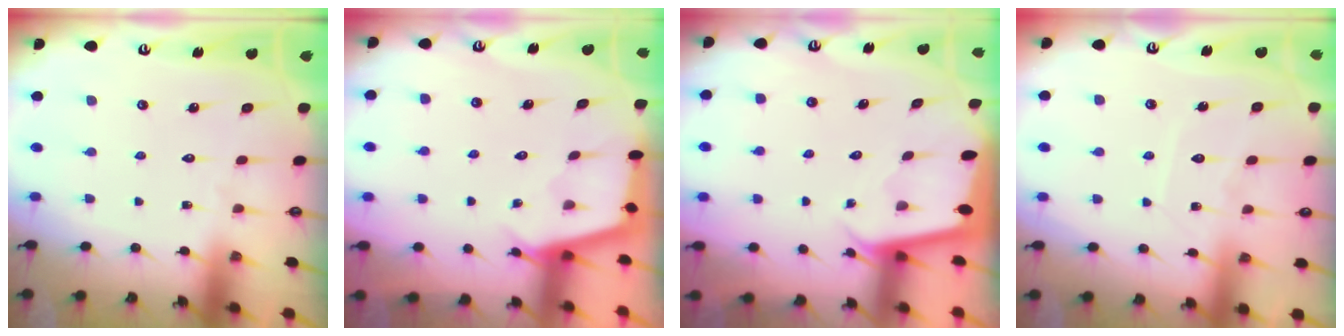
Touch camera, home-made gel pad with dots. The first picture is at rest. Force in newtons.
{"total": 2.8, "press": 2.7, "slide": 0.3}
{"total": 1.8, "press": 1.7, "slide": 0.1}
{"total": 7.1, "press": 7.1, "slide": 0.8}